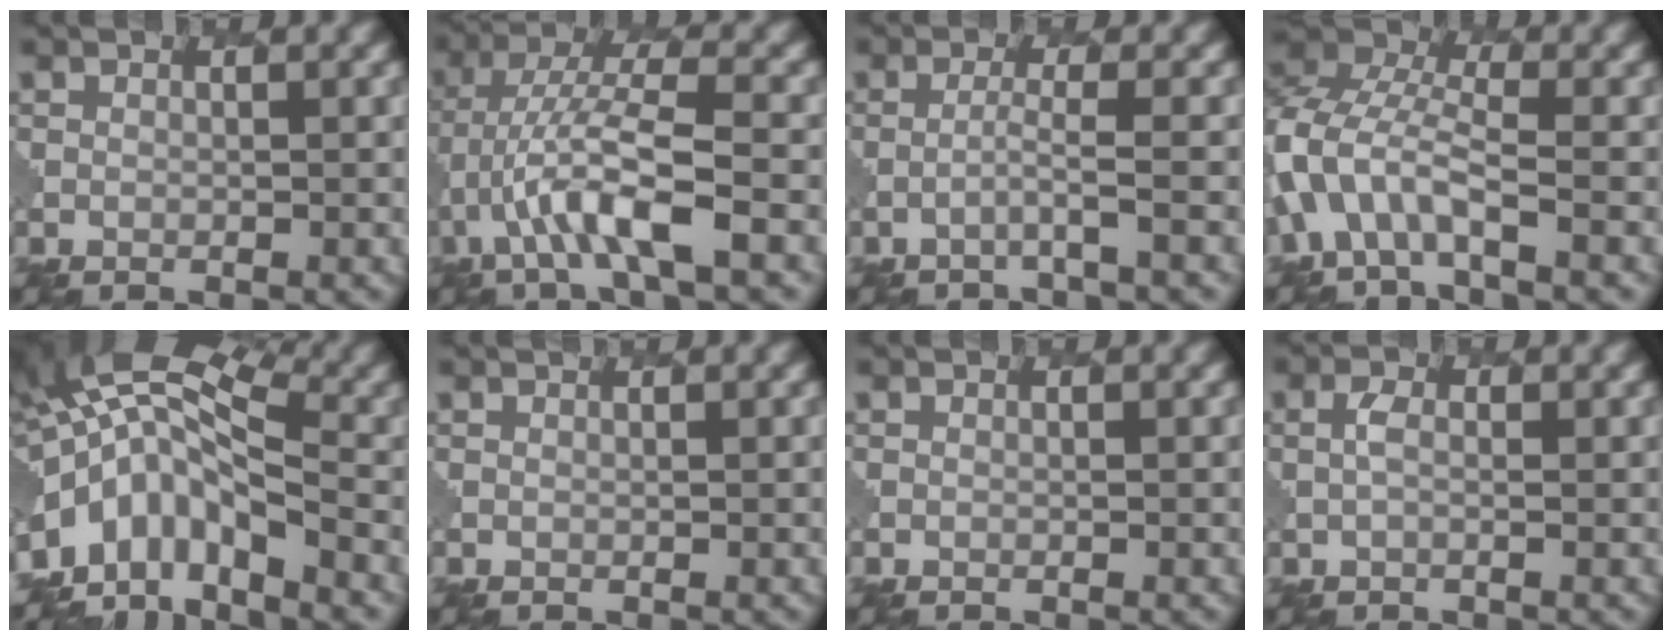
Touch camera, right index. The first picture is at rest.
{"total": 6.7, "force": [-2.3, 1.4, 6.1], "torque": [-0.120, 0.013, -0.046]}
{"total": 1.6, "force": [-0.6, 0.0, 1.5], "torque": [-0.018, 0.006, -0.025]}
{"total": 6.5, "force": [-2.4, 3.3, 5.0], "torque": [-0.119, 0.010, -0.058]}
{"total": 8.5, "force": [-2.7, 4.4, 6.8], "torque": [-0.118, 0.009, -0.063]}
{"total": 0.8, "force": [0.6, 0.3, 0.5], "torque": [-0.004, -0.001, 0.007]}
{"total": 0.0}
{"total": 1.1, "force": [0.2, 0.5, 0.9], "torque": [-0.023, 0.004, 0.003]}